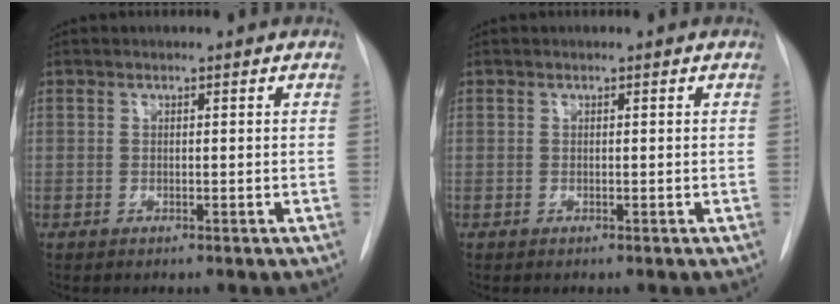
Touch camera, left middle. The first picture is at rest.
{"total": 0.0}